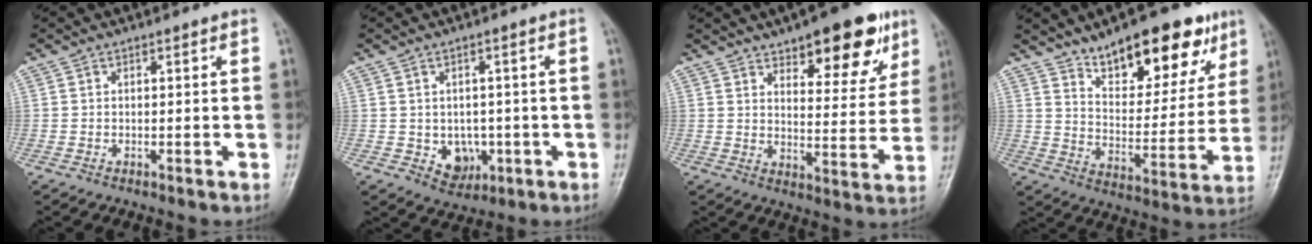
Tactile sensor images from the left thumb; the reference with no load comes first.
{"total": 5.3, "force": [-1.1, 4.3, 2.9], "torque": [-0.015, 0.003, -0.003]}
{"total": 15.5, "force": [9.4, 6.1, 10.6], "torque": [-0.095, -0.043, 0.132]}
{"total": 19.1, "force": [12.4, 7.8, 12.3], "torque": [-0.129, -0.060, 0.195]}